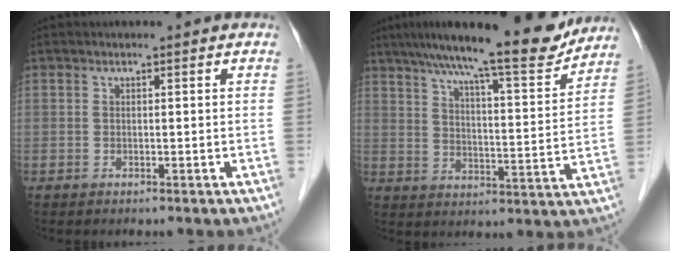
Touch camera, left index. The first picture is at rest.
{"total": 17.4, "force": [15.0, 1.6, 8.7], "torque": [-0.133, 0.000, 0.215]}